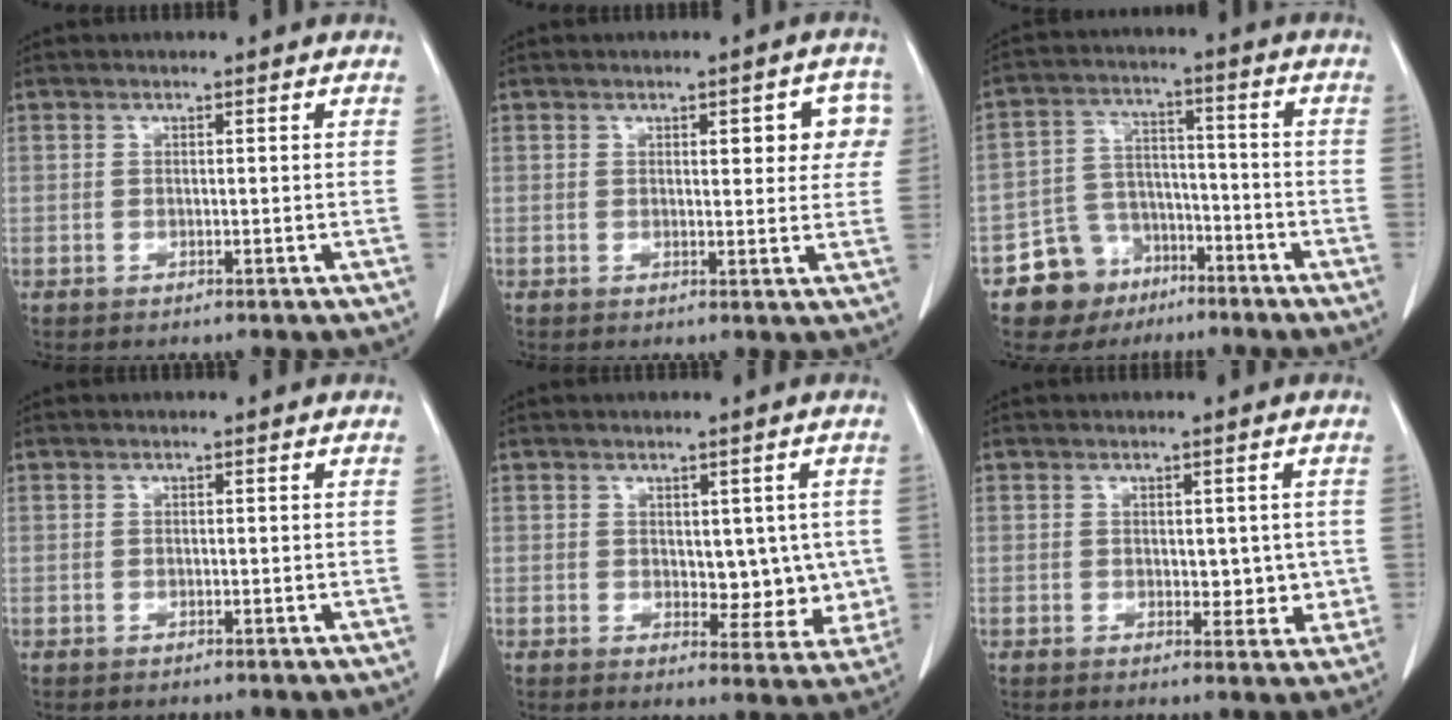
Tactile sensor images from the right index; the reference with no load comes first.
{"total": 6.1, "force": [2.0, 2.3, 5.3], "torque": [-0.049, 0.013, 0.021]}
{"total": 8.5, "force": [-5.1, 6.7, 1.3], "torque": [-0.019, 0.028, -0.078]}
{"total": 0.0}
{"total": 6.7, "force": [0.4, 3.8, 5.5], "torque": [-0.046, -0.002, 0.015]}
{"total": 4.0, "force": [0.2, 2.4, 3.1], "torque": [-0.026, -0.005, 0.008]}